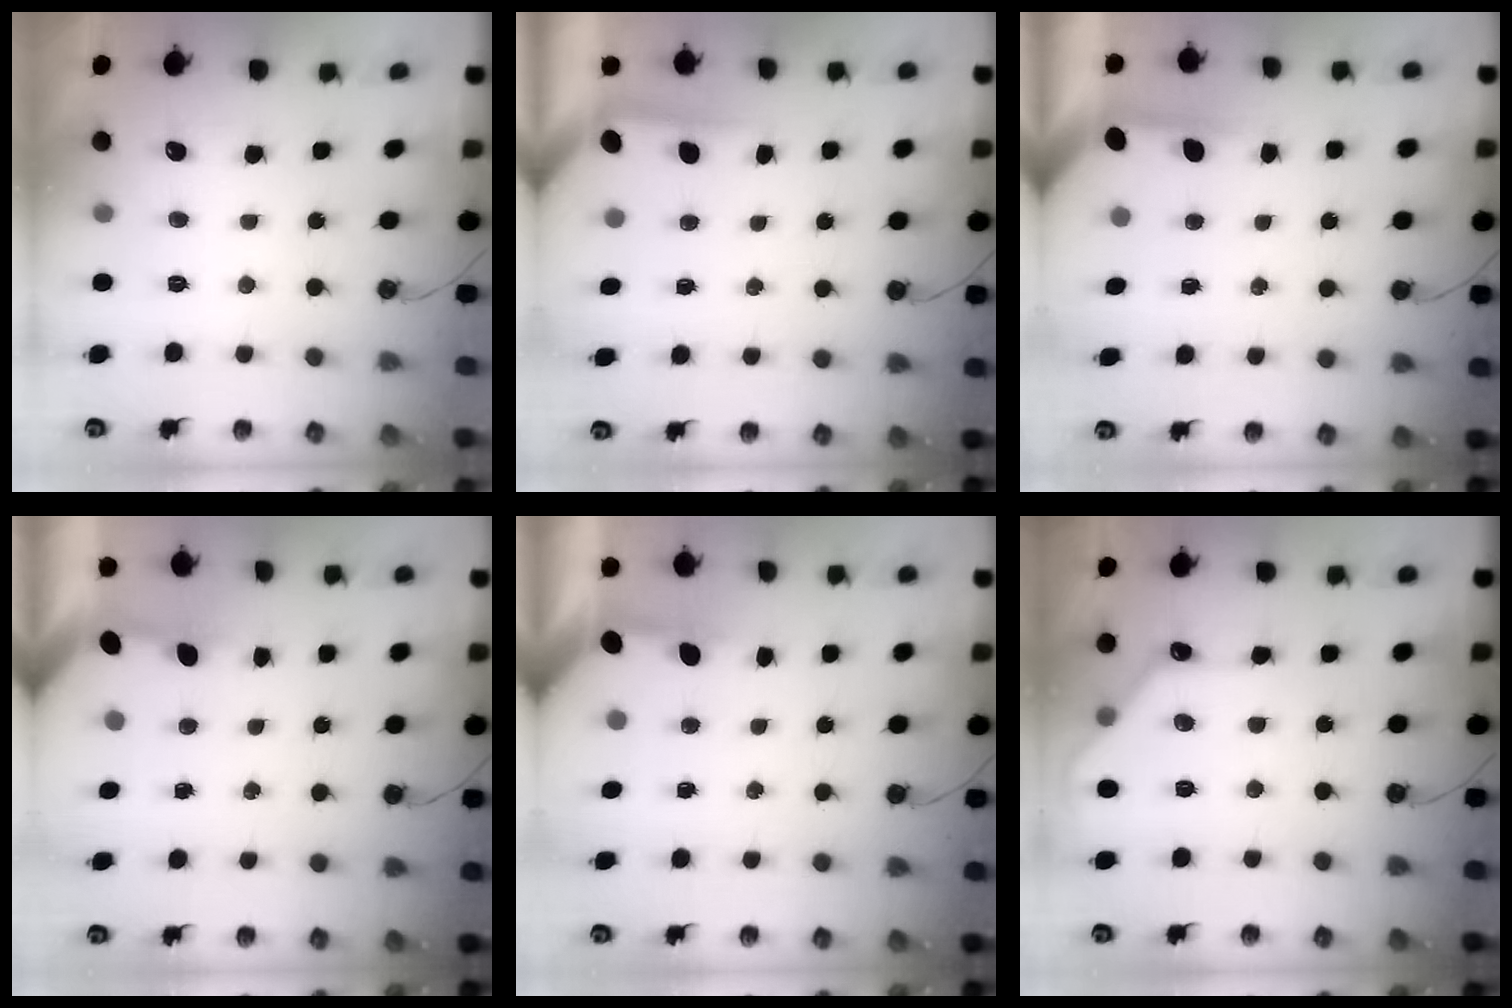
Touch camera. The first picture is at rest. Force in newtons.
{"total": 3.6, "press": 3.5, "slide": 0.4}
{"total": 3.9, "press": 3.9, "slide": 0.3}
{"total": 3.1, "press": 3.1, "slide": 0.3}
{"total": 3.5, "press": 3.5, "slide": 0.5}
{"total": 10.9, "press": 10.9, "slide": 0.7}